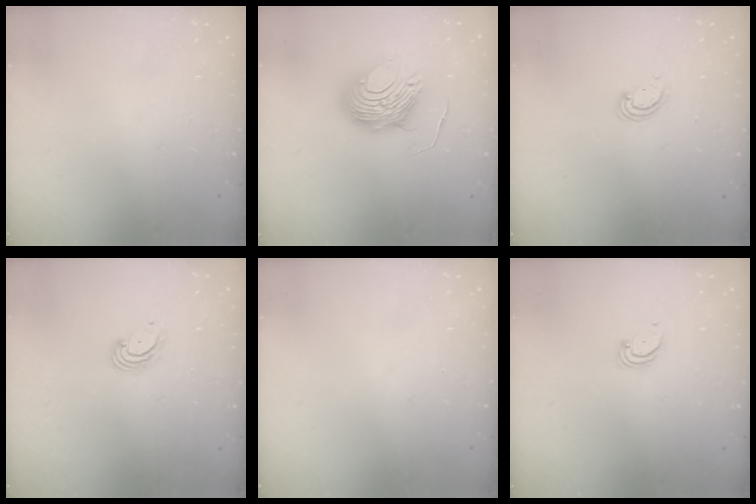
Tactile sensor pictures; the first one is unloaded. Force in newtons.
{"total": 11.1, "press": 11.1, "slide": 0.7}
{"total": 3.0, "press": 2.9, "slide": 0.3}
{"total": 3.2, "press": 3.2, "slide": 0.4}
{"total": 0.0}
{"total": 2.0, "press": 2.0, "slide": 0.2}